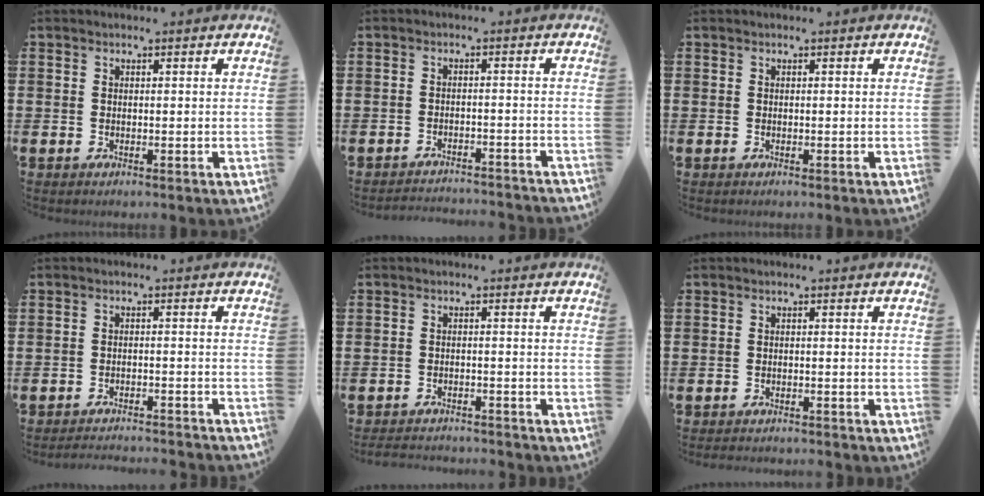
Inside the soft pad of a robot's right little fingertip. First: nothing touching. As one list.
[{"total": 2.2, "force": [-2.2, -0.1, -0.1], "torque": [-0.002, 0.004, -0.048]}, {"total": 0.0}, {"total": 2.2, "force": [-2.1, -0.2, 0.1], "torque": [-0.004, 0.004, -0.045]}, {"total": 2.2, "force": [-2.2, 0.0, 0.0], "torque": [-0.003, 0.002, -0.046]}, {"total": 1.2, "force": [-1.1, 0.0, 0.0], "torque": [-0.002, 0.001, -0.024]}]